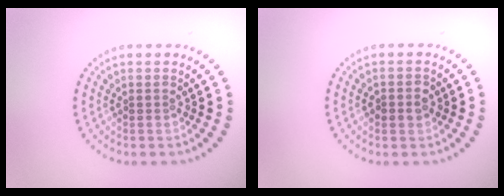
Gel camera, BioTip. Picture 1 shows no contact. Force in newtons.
{"total": 1.5, "press": 1.5, "slide": 0.3}